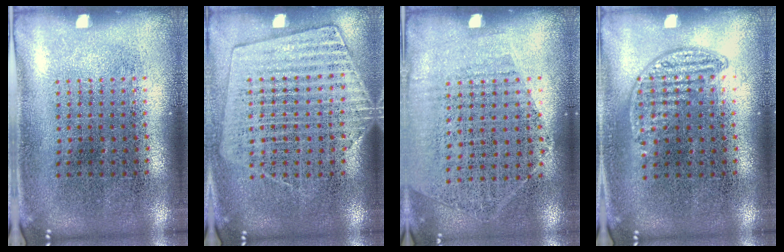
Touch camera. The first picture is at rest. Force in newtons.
{"total": 1.4, "press": 1.3, "slide": 0.5}
{"total": 1.3, "press": 1.0, "slide": 0.8}
{"total": 0.8, "press": 0.6, "slide": 0.5}